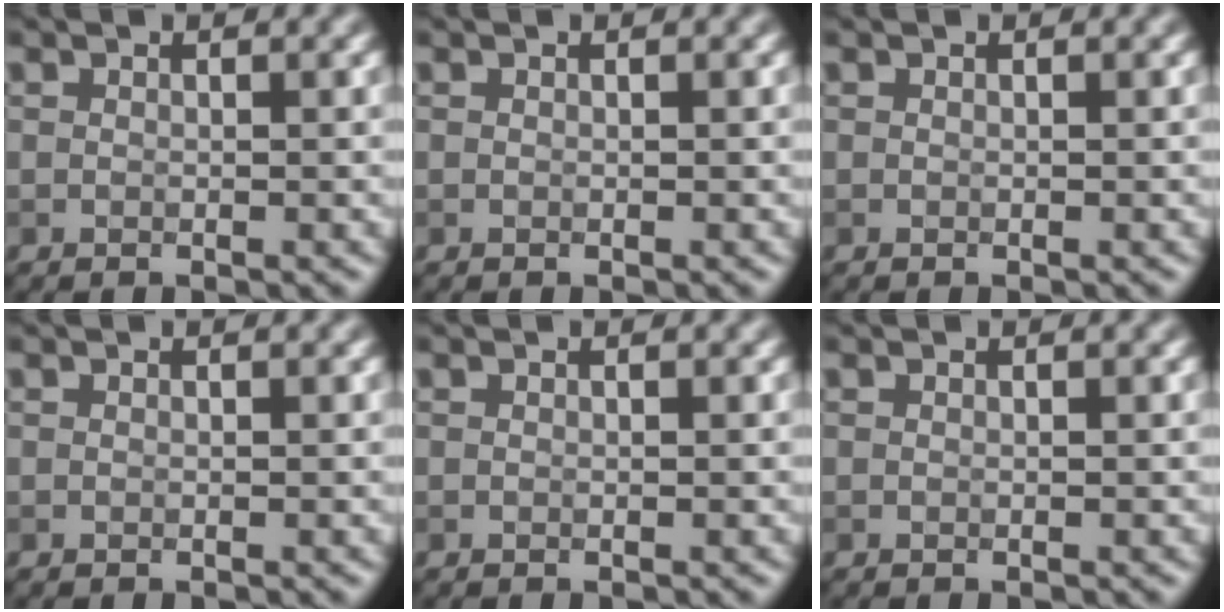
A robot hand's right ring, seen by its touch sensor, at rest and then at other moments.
{"total": 0.0}
{"total": 0.0}
{"total": 0.0}
{"total": 0.0}
{"total": 0.0}